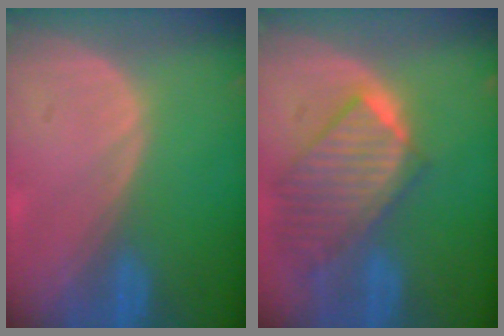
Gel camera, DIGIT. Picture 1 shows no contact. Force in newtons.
{"total": 9.8, "press": 8.6, "slide": 4.7}